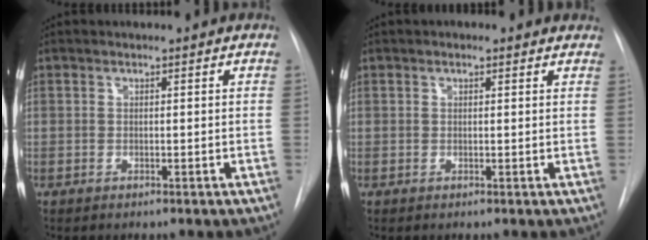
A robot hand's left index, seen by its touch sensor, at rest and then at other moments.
{"total": 1.6, "force": [1.2, 0.8, 0.9], "torque": [-0.013, 0.011, 0.011]}